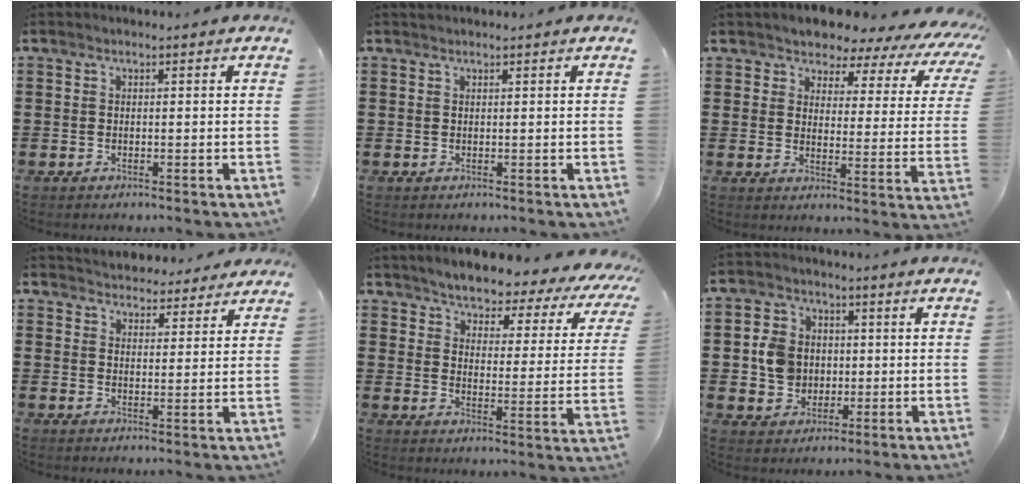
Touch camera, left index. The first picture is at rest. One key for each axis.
{"total": 0.5, "fx": 0.5, "fy": 0.2, "fz": 0.0, "tx": -0.001, "ty": 0.000, "tz": 0.010}
{"total": 4.2, "fx": 3.8, "fy": 1.6, "fz": 0.8, "tx": -0.036, "ty": -0.028, "tz": 0.059}
{"total": 3.8, "fx": 3.8, "fy": 0.7, "fz": -0.2, "tx": -0.004, "ty": -0.020, "tz": 0.067}
{"total": 3.9, "fx": 3.8, "fy": 0.5, "fz": 0.8, "tx": -0.041, "ty": -0.032, "tz": 0.058}
{"total": 6.5, "fx": 0.0, "fy": 5.9, "fz": 2.8, "tx": -0.069, "ty": 0.013, "tz": -0.002}